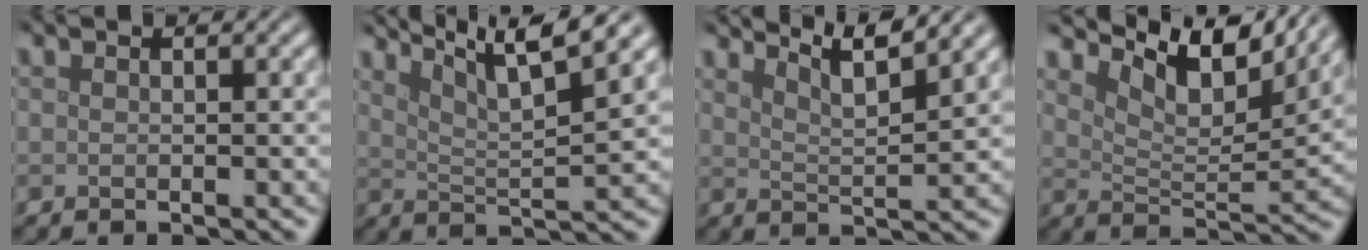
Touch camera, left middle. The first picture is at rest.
{"total": 8.5, "force": [6.3, 1.4, 5.5], "torque": [-0.092, 0.014, 0.089]}
{"total": 5.4, "force": [4.4, 0.8, 3.0], "torque": [-0.040, 0.009, 0.051]}
{"total": 8.4, "force": [6.0, 3.0, 5.1], "torque": [-0.082, 0.001, 0.102]}